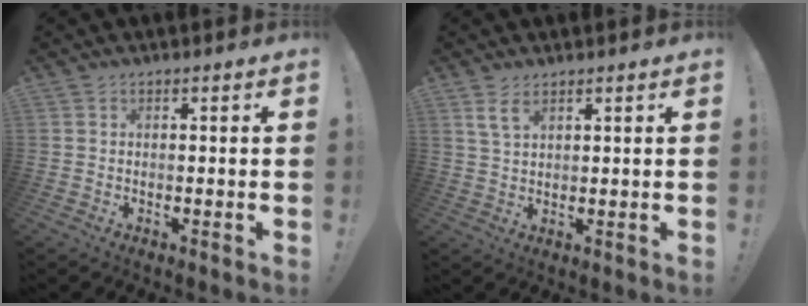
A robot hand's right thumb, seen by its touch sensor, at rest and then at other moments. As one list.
[{"total": 4.4, "force": [2.7, 2.0, 2.9], "torque": [-0.043, -0.011, 0.050]}]